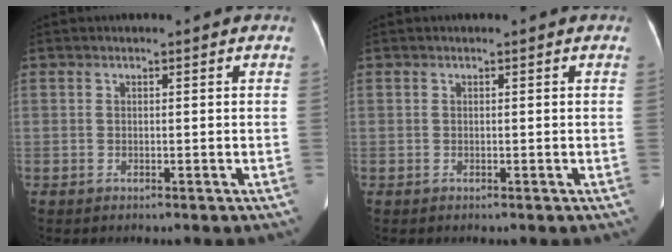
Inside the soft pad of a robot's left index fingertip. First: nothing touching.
{"total": 0.0}